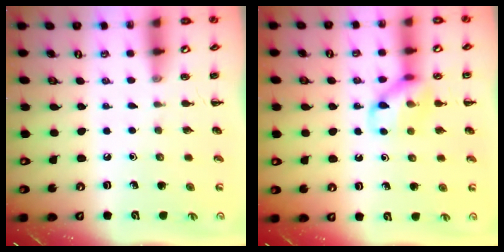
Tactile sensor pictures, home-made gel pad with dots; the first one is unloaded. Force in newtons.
{"total": 11.5, "press": 11.4, "slide": 1.6}